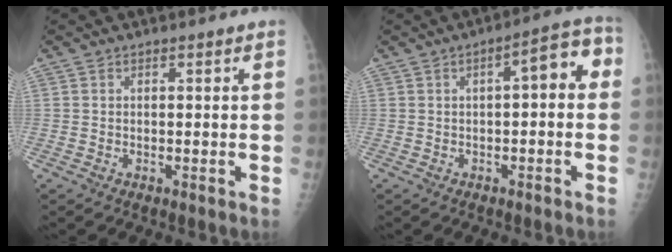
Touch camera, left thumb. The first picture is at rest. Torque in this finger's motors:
{"motor_torque": [-0.19, 0.45, 0.37, 0.44, 0.03]}